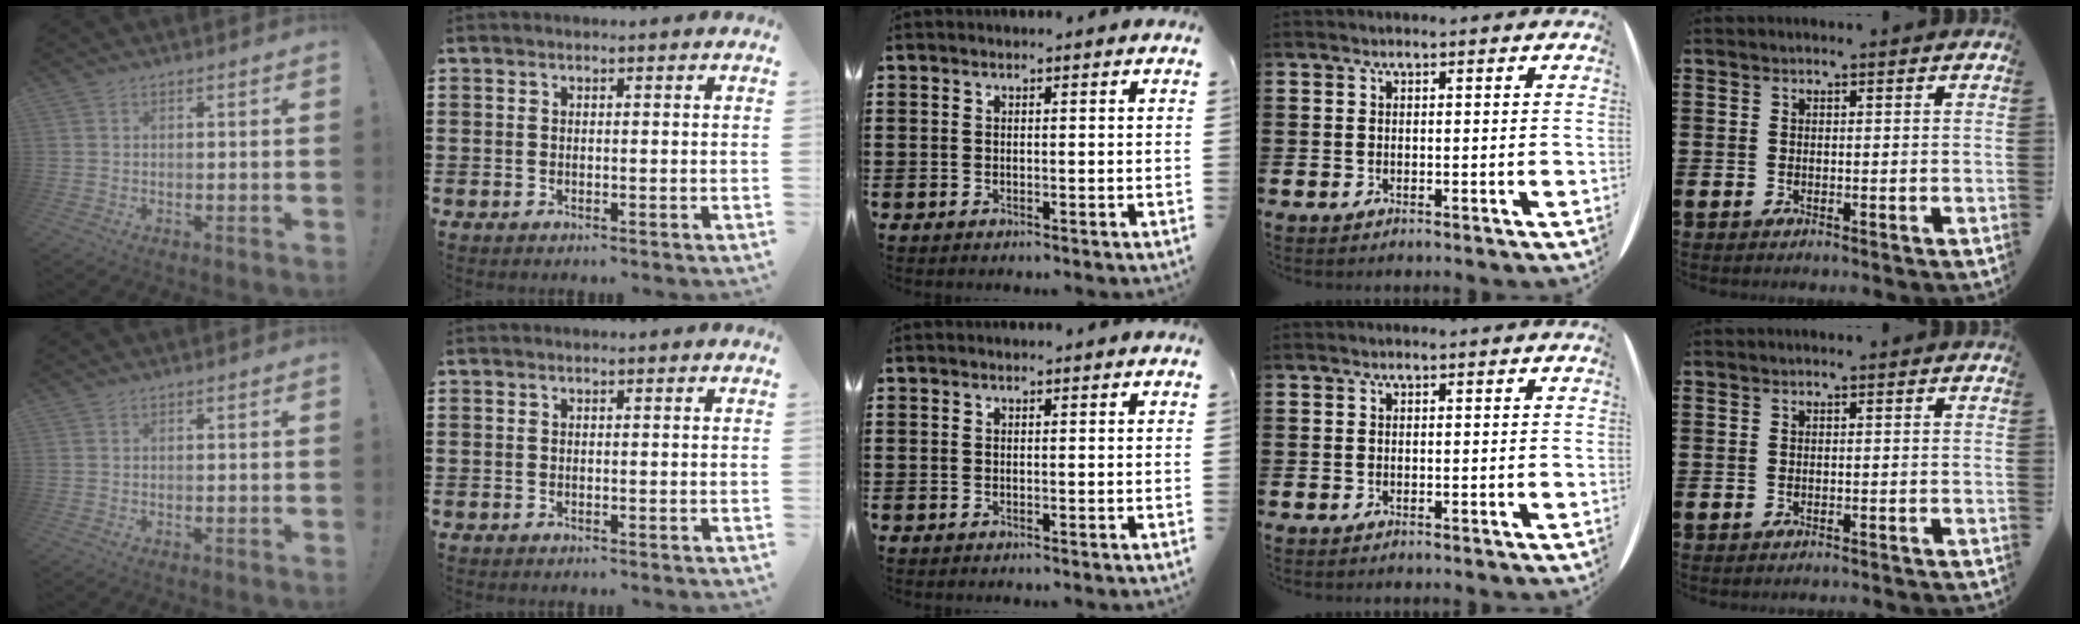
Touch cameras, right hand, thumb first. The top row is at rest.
{"little": {"total": 0.5, "force": [-0.5, -0.1, 0.0], "torque": [-0.001, 0.000, -0.011]}}